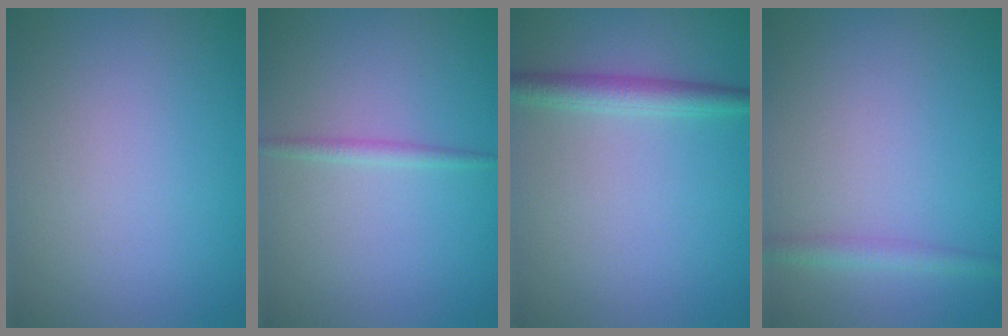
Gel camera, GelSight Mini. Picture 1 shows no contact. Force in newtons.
{"total": 1.0, "press": 1.0, "slide": 0.0}
{"total": 2.4, "press": 2.4, "slide": 0.0}
{"total": 1.6, "press": 1.6, "slide": 0.0}